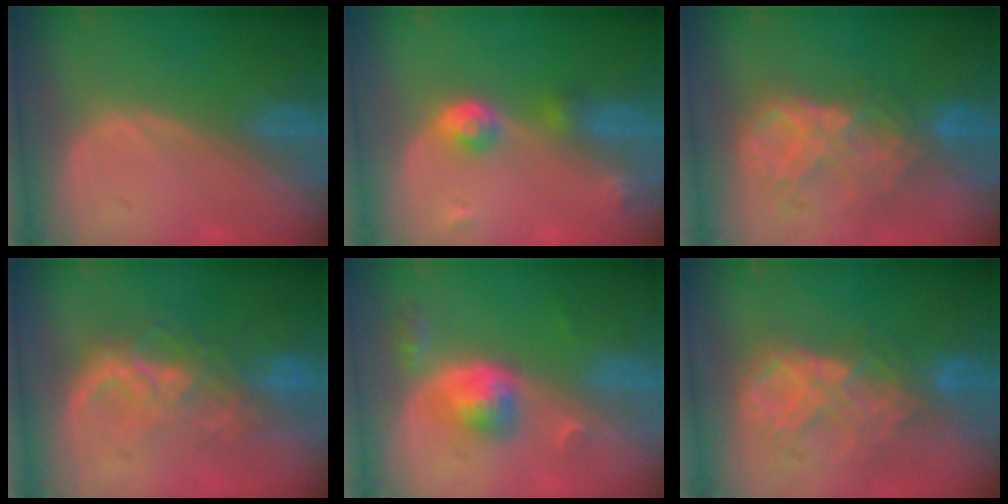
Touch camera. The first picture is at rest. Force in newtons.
{"total": 4.1, "press": 4.1, "slide": 0.6}
{"total": 9.1, "press": 7.7, "slide": 4.8}
{"total": 7.3, "press": 7.2, "slide": 1.3}
{"total": 5.2, "press": 4.8, "slide": 2.0}
{"total": 9.2, "press": 7.9, "slide": 4.8}